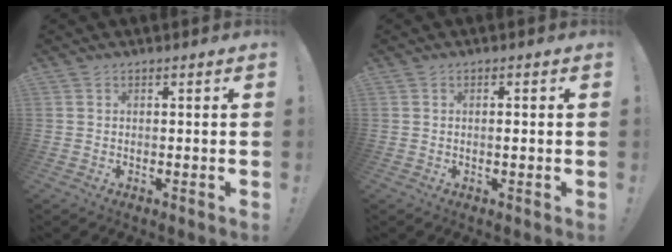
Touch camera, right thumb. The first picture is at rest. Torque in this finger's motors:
{"motor_torque": [-0.47, -0.17, 0.04, -0.08, 0.05]}